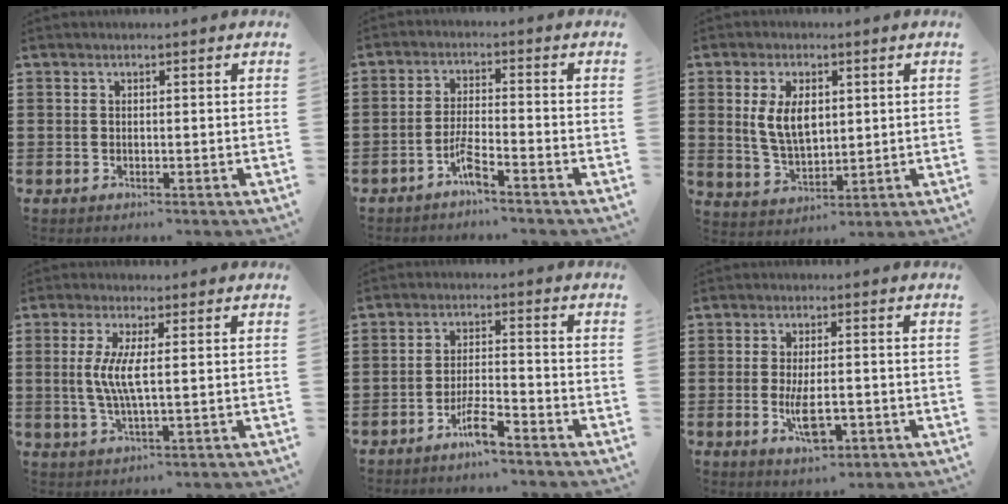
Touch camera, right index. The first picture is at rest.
{"total": 4.1, "force": [-3.1, 0.2, 2.7], "torque": [-0.062, -0.003, -0.062]}
{"total": 6.9, "force": [1.4, 3.8, 5.5], "torque": [-0.116, 0.006, 0.020]}
{"total": 5.3, "force": [0.5, 0.7, 5.3], "torque": [-0.114, -0.010, 0.003]}
{"total": 4.8, "force": [-3.5, 0.7, 3.2], "torque": [-0.068, 0.001, -0.067]}
{"total": 5.5, "force": [-1.6, 2.0, 4.9], "torque": [-0.089, -0.004, -0.032]}